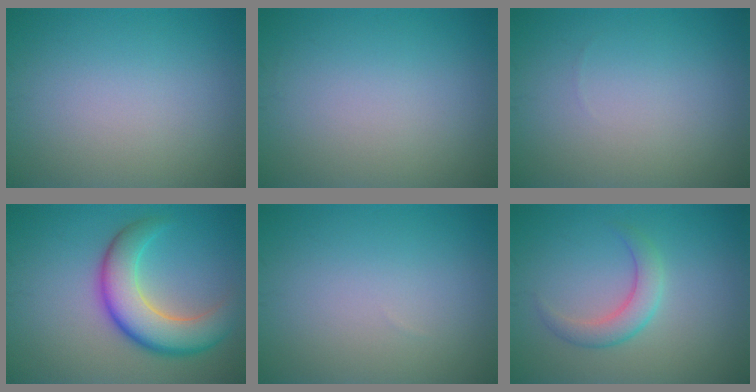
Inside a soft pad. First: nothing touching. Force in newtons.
{"total": 0.0}
{"total": 0.0}
{"total": 7.3, "press": 7.3, "slide": 0.4}
{"total": 0.0}
{"total": 2.7, "press": 2.7, "slide": 0.1}